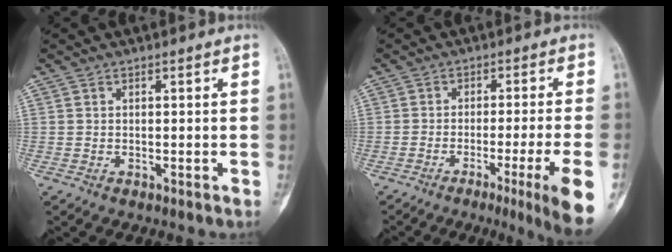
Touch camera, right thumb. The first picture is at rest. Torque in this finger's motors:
{"motor_torque": [0.24, 0.25, 0.13, -0.14, 0.08]}